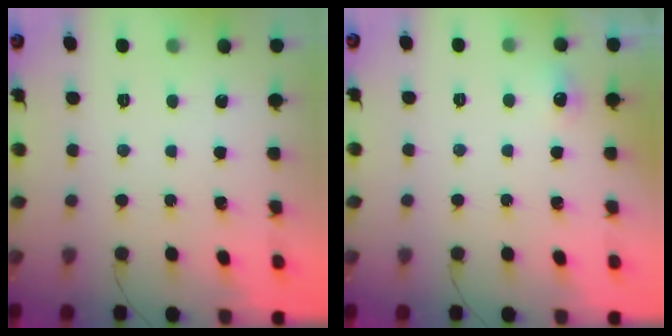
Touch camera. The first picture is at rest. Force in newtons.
{"total": 5.0, "press": 4.8, "slide": 1.4}